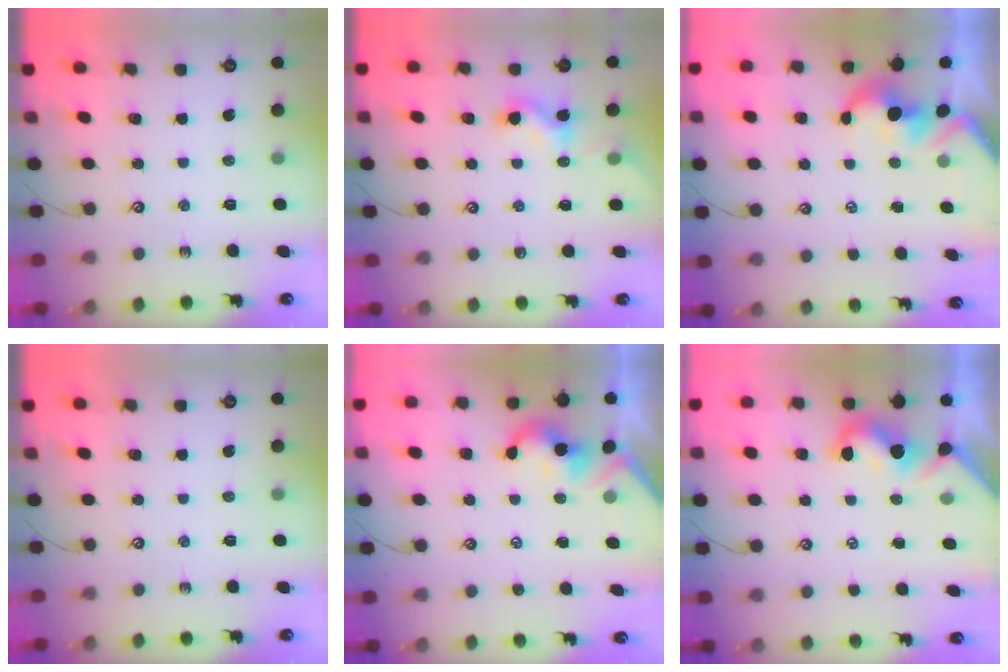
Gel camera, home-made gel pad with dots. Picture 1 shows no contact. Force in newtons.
{"total": 3.2, "press": 3.2, "slide": 0.4}
{"total": 1.7, "press": 1.4, "slide": 1.0}
{"total": 0.0}
{"total": 1.9, "press": 1.8, "slide": 0.5}
{"total": 2.0, "press": 1.9, "slide": 0.5}